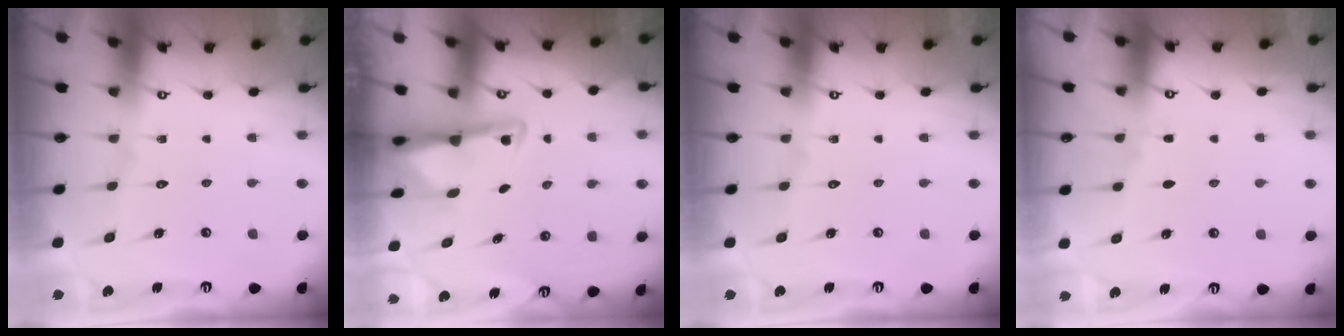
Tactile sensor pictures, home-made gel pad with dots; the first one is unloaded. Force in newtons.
{"total": 2.8, "press": 2.7, "slide": 0.7}
{"total": 0.0}
{"total": 2.9, "press": 2.9, "slide": 0.5}